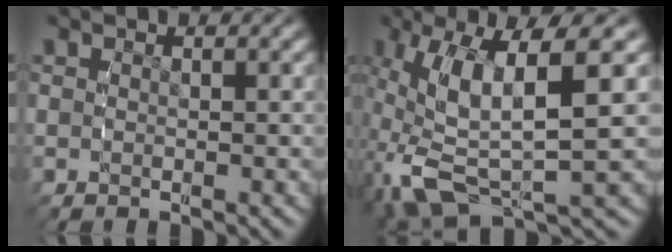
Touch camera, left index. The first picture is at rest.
{"total": 9.9, "force": [-2.2, 4.7, 8.4], "torque": [-0.175, -0.030, -0.009]}